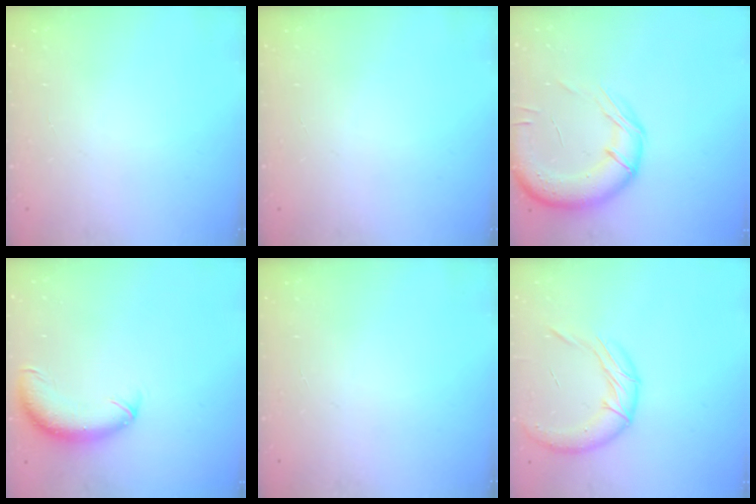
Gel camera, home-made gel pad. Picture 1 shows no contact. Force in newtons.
{"total": 0.0}
{"total": 16.7, "press": 16.5, "slide": 2.5}
{"total": 11.5, "press": 11.2, "slide": 2.6}
{"total": 0.0}
{"total": 14.7, "press": 14.5, "slide": 2.0}